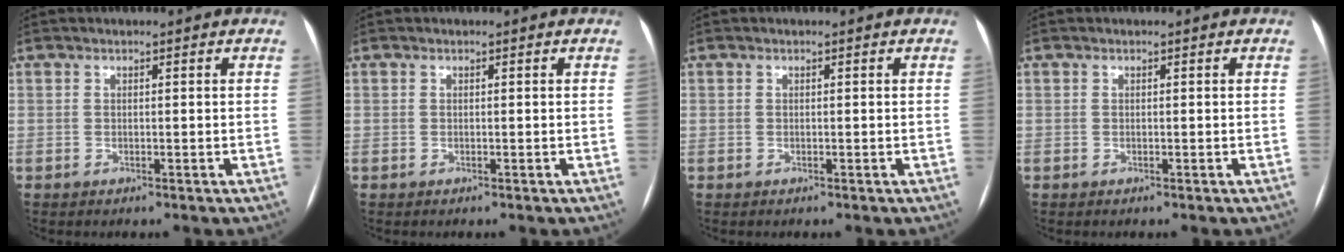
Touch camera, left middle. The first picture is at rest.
{"total": 0.0}
{"total": 0.0}
{"total": 0.0}